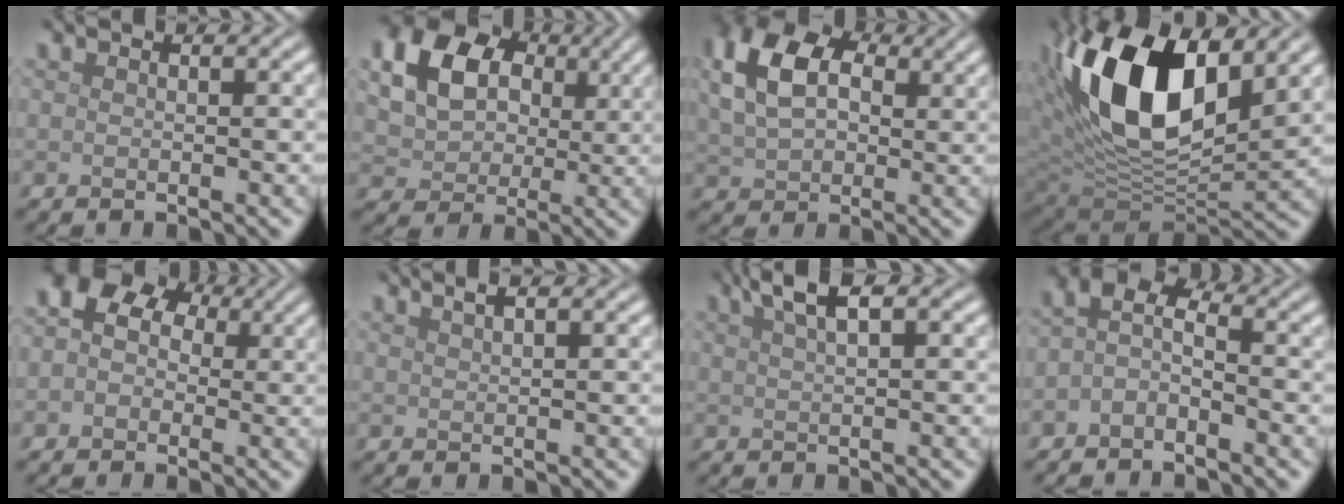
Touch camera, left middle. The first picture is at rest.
{"total": 14.5, "force": [5.4, 11.1, 7.6], "torque": [-0.166, 0.031, 0.104]}
{"total": 8.5, "force": [2.8, 5.7, 5.6], "torque": [-0.139, 0.018, 0.051]}
{"total": 15.0, "force": [5.0, 8.0, 11.7], "torque": [-0.217, 0.005, 0.091]}
{"total": 7.0, "force": [1.5, 5.8, 3.6], "torque": [-0.049, 0.034, -0.019]}
{"total": 1.6, "force": [1.1, 0.5, 1.1], "torque": [-0.005, 0.001, 0.010]}
{"total": 3.3, "force": [1.9, 0.9, 2.5], "torque": [-0.035, 0.011, 0.034]}
{"total": 2.9, "force": [-1.0, 1.5, 2.2], "torque": [-0.046, 0.009, -0.031]}